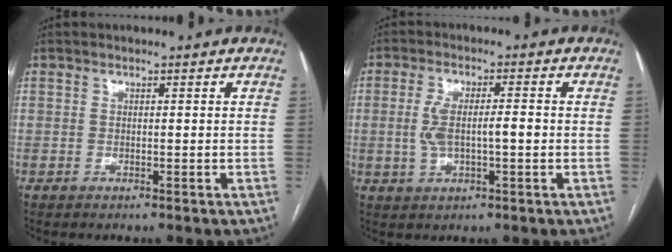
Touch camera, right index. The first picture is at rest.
{"total": 6.3, "force": [-0.4, 2.0, 5.9], "torque": [-0.123, 0.014, -0.003]}